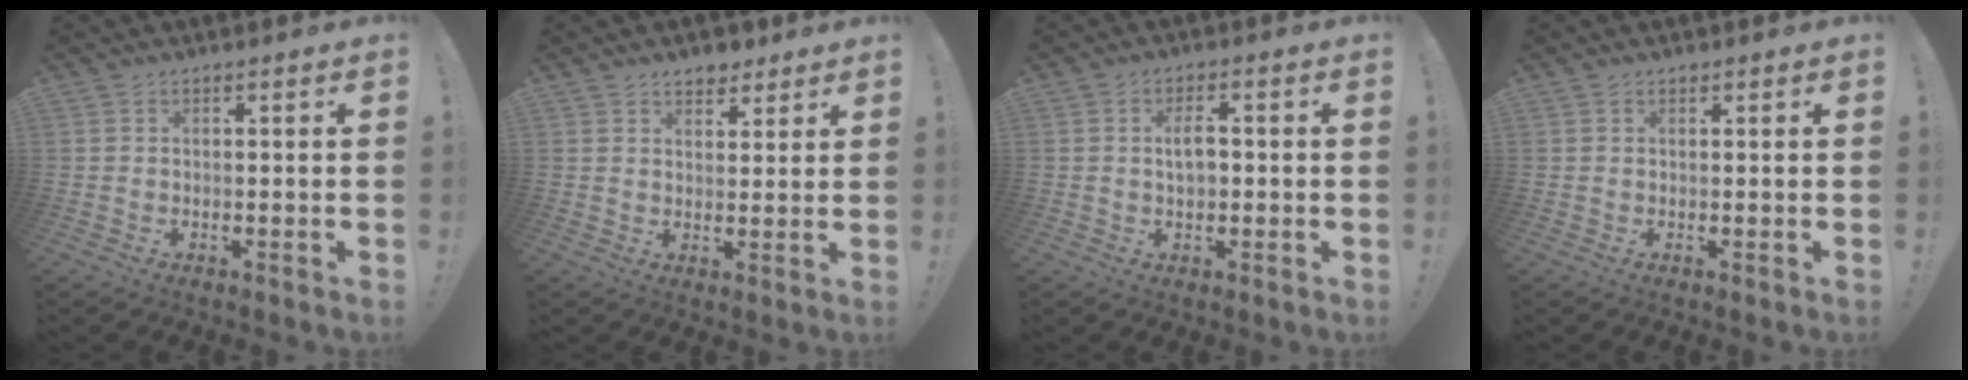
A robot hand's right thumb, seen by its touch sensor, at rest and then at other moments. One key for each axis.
{"total": 4.9, "fx": 3.7, "fy": 2.9, "fz": 1.0, "tx": 0.005, "ty": -0.024, "tz": 0.066}
{"total": 4.5, "fx": 0.3, "fy": 2.6, "fz": 3.7, "tx": -0.047, "ty": 0.003, "tz": 0.000}
{"total": 0.5, "fx": 0.4, "fy": 0.3, "fz": 0.0, "tx": 0.007, "ty": -0.003, "tz": 0.008}